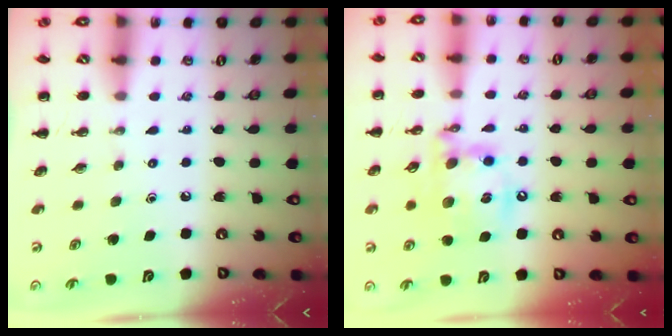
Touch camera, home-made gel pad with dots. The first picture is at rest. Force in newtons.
{"total": 14.2, "press": 13.9, "slide": 3.0}